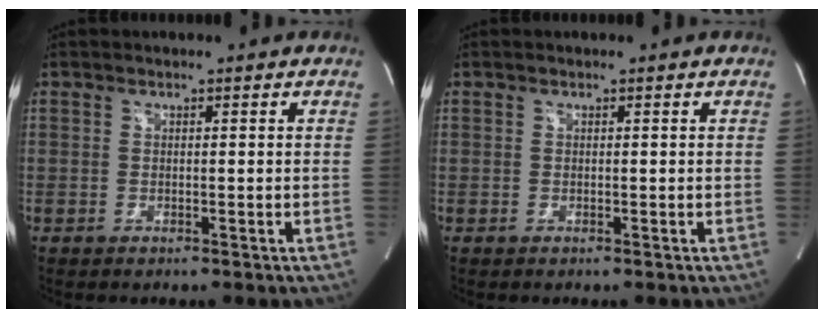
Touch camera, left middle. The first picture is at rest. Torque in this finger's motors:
{"motor_torque": [0.04, -0.02, -0.10, 0.00]}